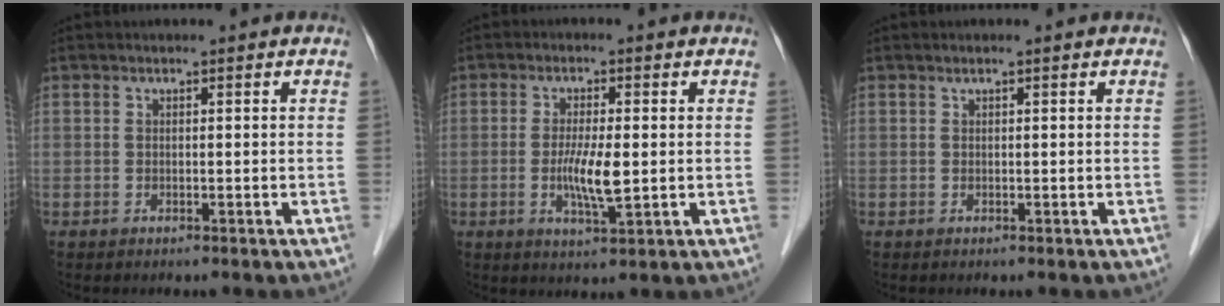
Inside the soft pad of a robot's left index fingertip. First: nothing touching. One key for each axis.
{"total": 5.4, "fx": -0.6, "fy": 0.8, "fz": 5.3, "tx": -0.108, "ty": -0.009, "tz": -0.012}
{"total": 0.0}